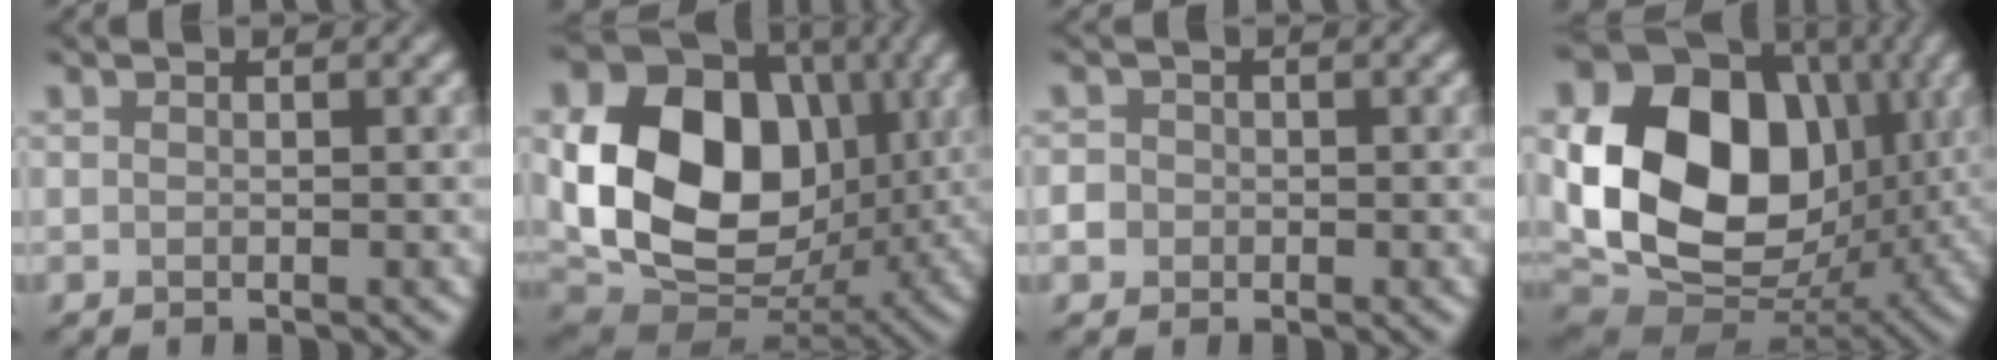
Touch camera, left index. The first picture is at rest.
{"total": 14.1, "force": [1.5, 10.9, 8.8], "torque": [-0.152, -0.009, 0.022]}
{"total": 1.7, "force": [-0.6, 1.6, 0.1], "torque": [0.009, 0.005, -0.012]}
{"total": 15.7, "force": [1.9, 12.1, 9.8], "torque": [-0.180, -0.009, 0.031]}